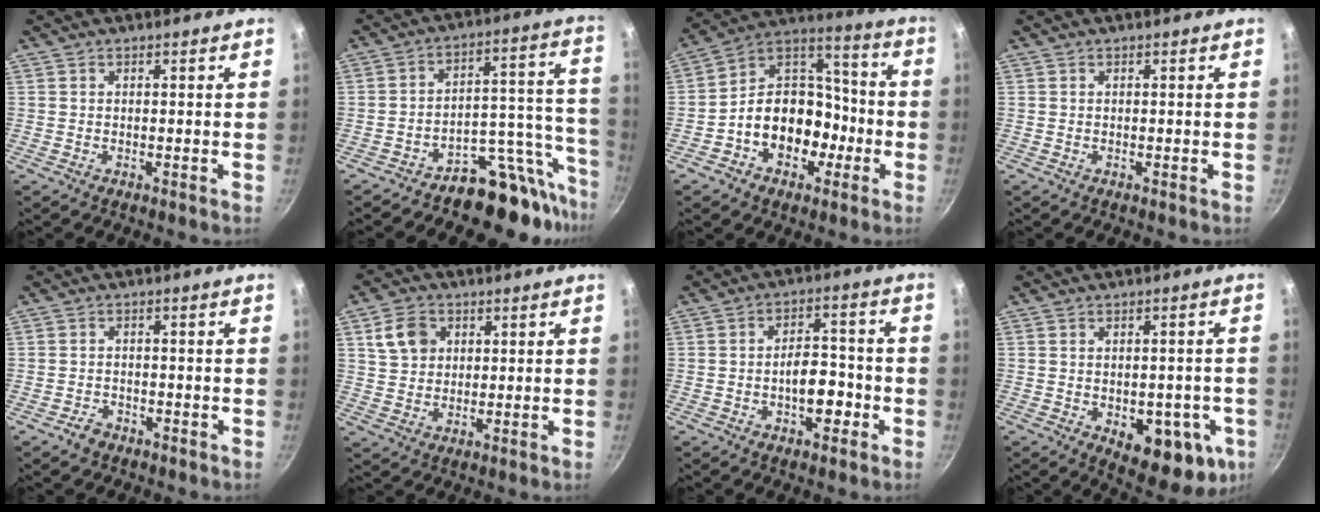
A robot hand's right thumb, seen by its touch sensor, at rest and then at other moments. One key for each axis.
{"total": 14.4, "fx": -11.6, "fy": 6.6, "fz": 5.4, "tx": 0.014, "ty": 0.110, "tz": -0.183}
{"total": 16.6, "fx": -5.4, "fy": 12.8, "fz": 9.1, "tx": -0.094, "ty": 0.066, "tz": -0.091}
{"total": 0.0}
{"total": 2.5, "fx": -1.8, "fy": 1.5, "fz": 0.8, "tx": -0.010, "ty": 0.021, "tz": -0.026}
{"total": 7.2, "fx": 2.5, "fy": 5.7, "fz": 3.6, "tx": -0.045, "ty": 0.002, "tz": 0.045}
{"total": 7.8, "fx": -2.7, "fy": 4.2, "fz": 5.9, "tx": -0.058, "ty": 0.032, "tz": -0.043}
{"total": 15.4, "fx": -4.4, "fy": 8.0, "fz": 12.3, "tx": -0.112, "ty": -0.013, "tz": -0.046}